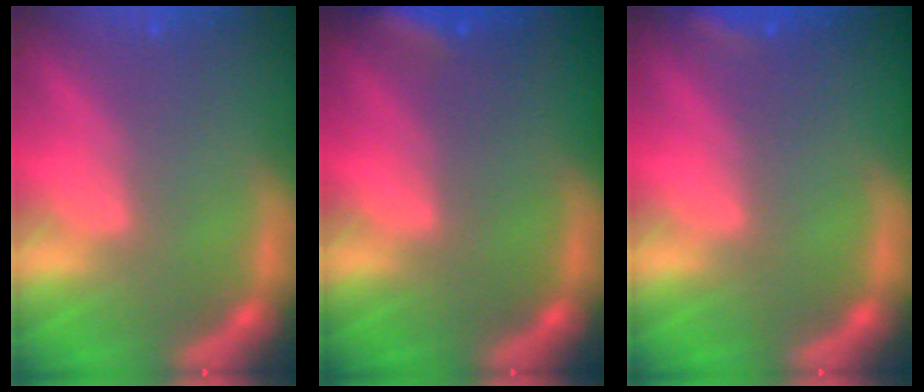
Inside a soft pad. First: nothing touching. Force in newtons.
{"total": 2.9}
{"total": 1.4}